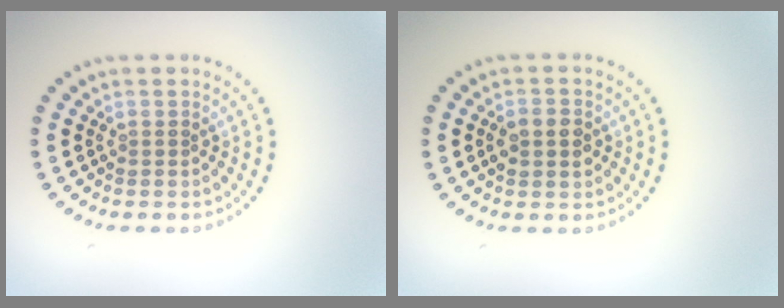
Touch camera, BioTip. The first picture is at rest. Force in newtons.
{"total": 3.0, "press": 3.0, "slide": 0.0}